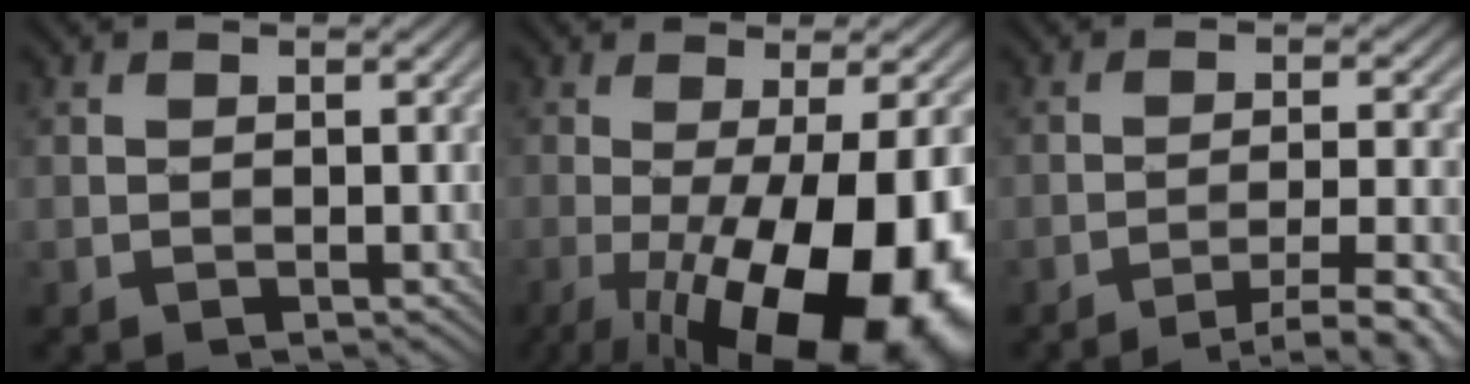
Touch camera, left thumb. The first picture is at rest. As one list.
[{"total": 18.5, "force": [-6.1, 5.5, 16.6], "torque": [-0.234, -0.010, -0.088]}, {"total": 6.5, "force": [-4.5, 0.9, 4.7], "torque": [-0.074, 0.015, -0.073]}]